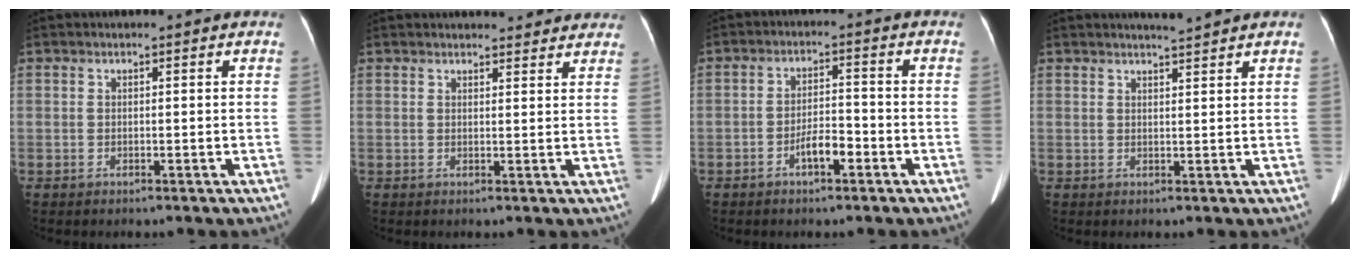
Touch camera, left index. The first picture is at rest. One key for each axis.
{"total": 8.1, "fx": 7.4, "fy": 2.3, "fz": 2.2, "tx": -0.008, "ty": 0.009, "tz": 0.074}
{"total": 4.1, "fx": -2.2, "fy": 1.2, "fz": 3.2, "tx": -0.059, "ty": 0.008, "tz": -0.041}
{"total": 2.4, "fx": 2.2, "fy": -0.7, "fz": 0.6, "tx": -0.009, "ty": -0.003, "tz": 0.037}